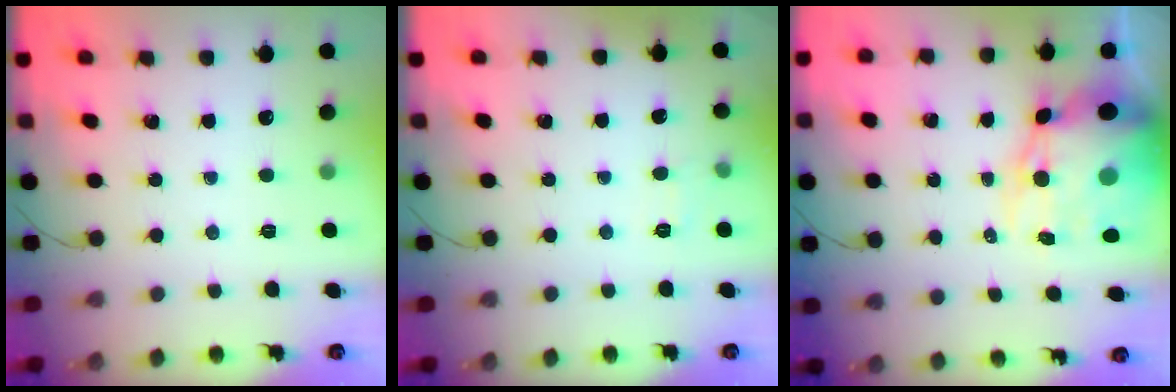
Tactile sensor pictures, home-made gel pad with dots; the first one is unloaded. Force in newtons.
{"total": 2.7, "press": 2.2, "slide": 1.6}
{"total": 19.9, "press": 19.4, "slide": 4.6}